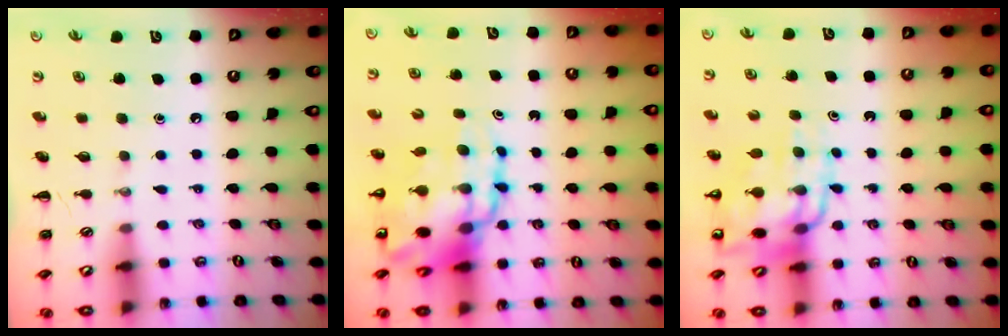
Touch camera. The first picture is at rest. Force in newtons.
{"total": 14.9, "press": 14.3, "slide": 4.1}
{"total": 13.6, "press": 13.3, "slide": 3.0}